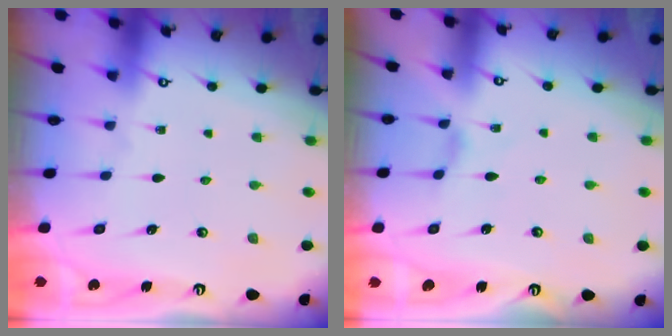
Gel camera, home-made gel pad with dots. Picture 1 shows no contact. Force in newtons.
{"total": 0.0}